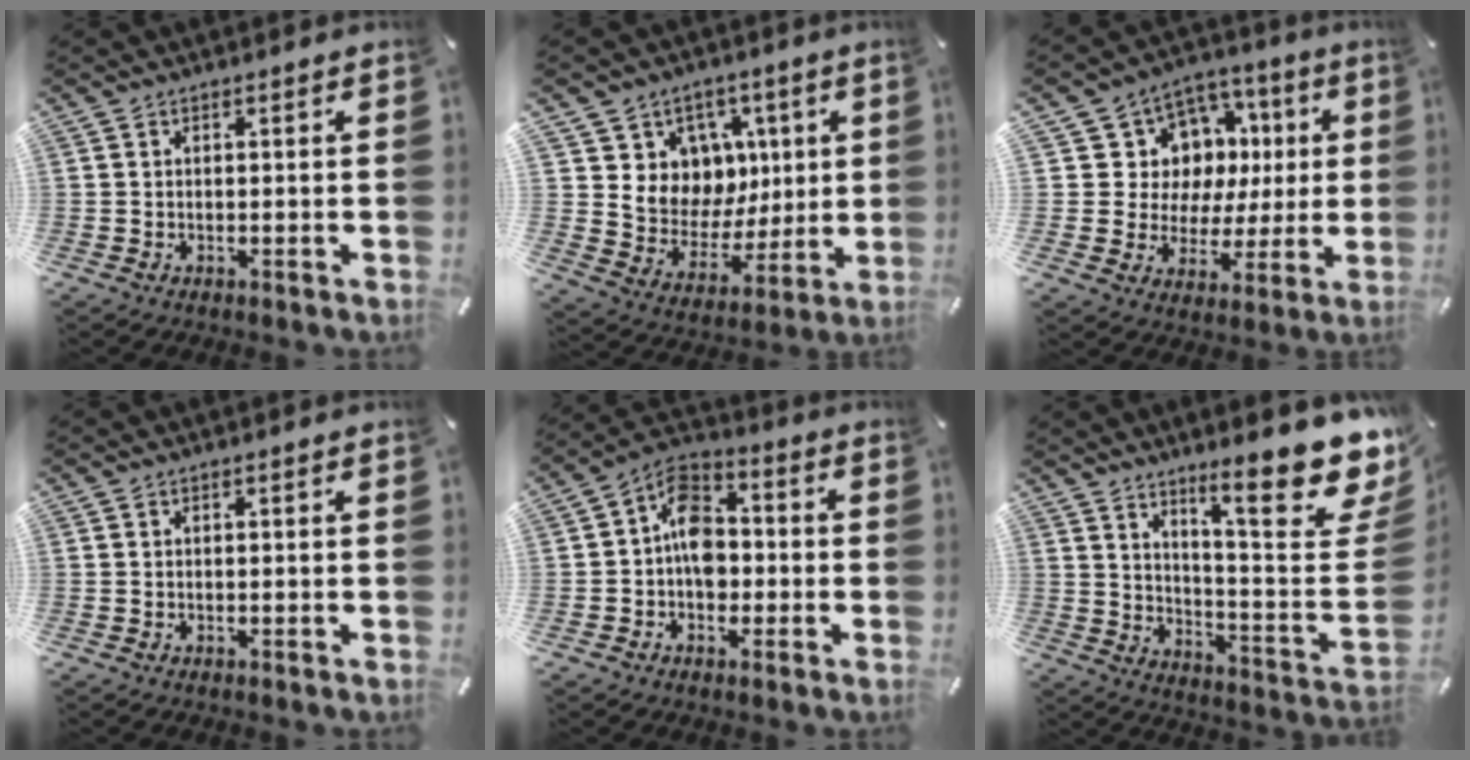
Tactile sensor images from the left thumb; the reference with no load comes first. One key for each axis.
{"total": 10.9, "fx": 3.2, "fy": 10.3, "fz": 1.3, "tx": -0.009, "ty": -0.055, "tz": 0.066}
{"total": 11.1, "fx": 1.7, "fy": 10.7, "fz": 2.1, "tx": -0.024, "ty": -0.027, "tz": 0.040}
{"total": 0.0}
{"total": 9.8, "fx": -1.2, "fy": 7.4, "fz": 6.3, "tx": -0.112, "ty": 0.014, "tz": -0.021}
{"total": 21.0, "fx": 14.2, "fy": 5.5, "fz": 14.4, "tx": -0.203, "ty": -0.109, "tz": 0.228}